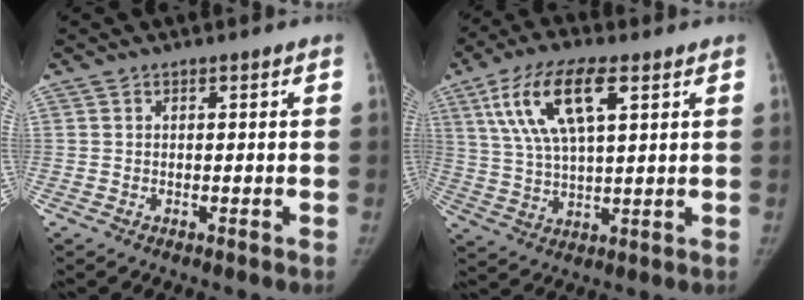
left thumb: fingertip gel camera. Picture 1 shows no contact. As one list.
[{"total": 14.3, "force": [6.1, 5.5, 11.7], "torque": [-0.222, -0.002, 0.114]}]